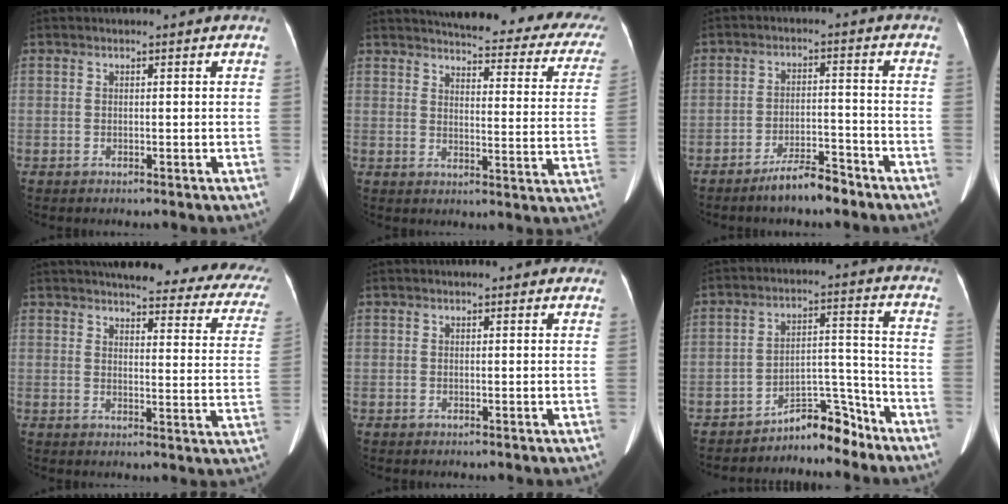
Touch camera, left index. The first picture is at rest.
{"total": 26.0, "force": [22.8, 5.6, 11.4], "torque": [-0.138, -0.049, 0.242]}
{"total": 5.7, "force": [-4.8, 1.0, 2.8], "torque": [-0.055, -0.004, -0.088]}
{"total": 25.7, "force": [22.2, 5.7, 11.5], "torque": [-0.136, -0.033, 0.235]}
{"total": 2.1, "force": [1.6, 0.9, 1.1], "torque": [-0.010, 0.018, 0.015]}
{"total": 6.6, "force": [-6.2, 1.7, 1.5], "torque": [-0.016, 0.044, -0.099]}